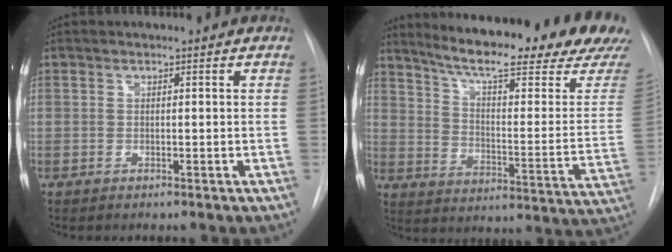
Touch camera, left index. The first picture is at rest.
{"total": 26.3, "force": [22.8, 0.9, 13.1], "torque": [-0.200, -0.090, 0.297]}